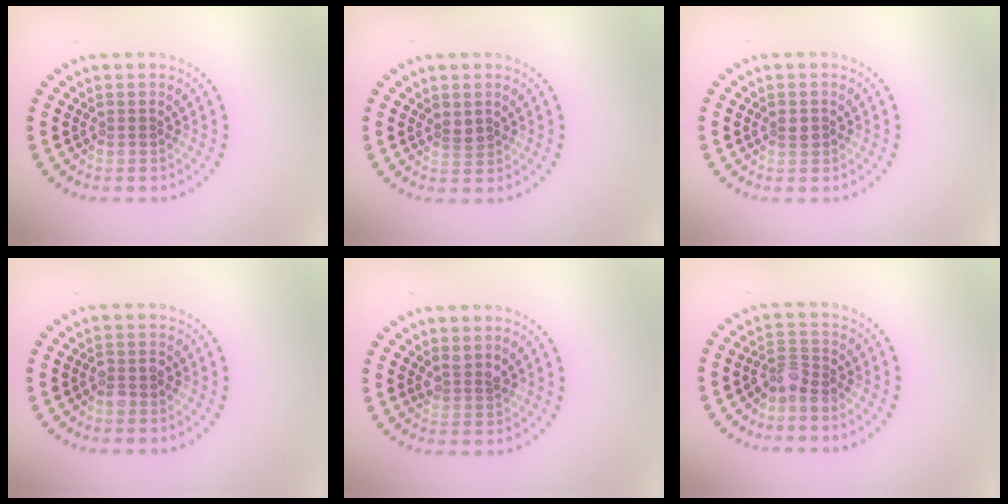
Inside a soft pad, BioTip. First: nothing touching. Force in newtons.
{"total": 1.1, "press": 1.1, "slide": 0.5}
{"total": 1.1, "press": 1.1, "slide": 0.1}
{"total": 1.4, "press": 1.3, "slide": 0.5}
{"total": 1.5, "press": 1.3, "slide": 0.9}
{"total": 2.1, "press": 1.6, "slide": 1.3}